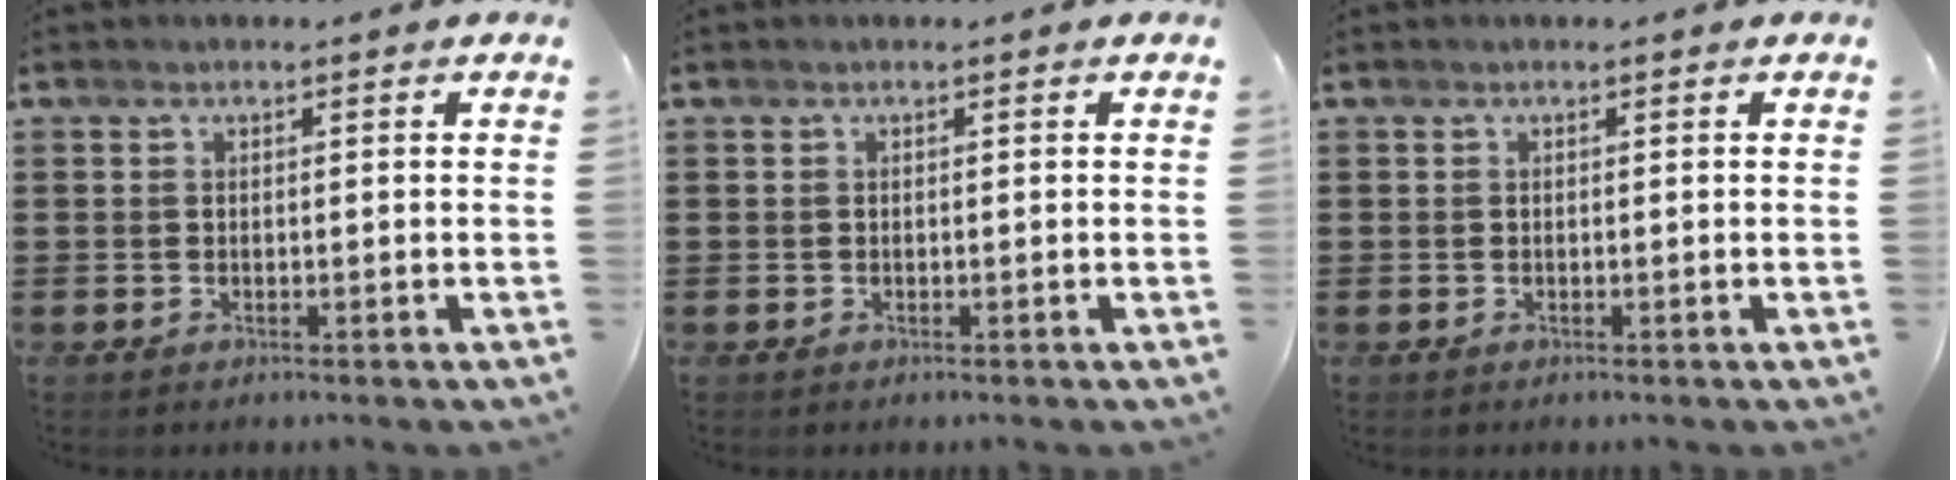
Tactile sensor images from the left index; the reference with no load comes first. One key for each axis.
{"total": 0.0}
{"total": 0.0}